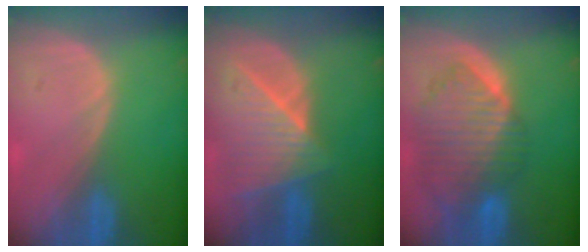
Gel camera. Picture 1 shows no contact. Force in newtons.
{"total": 8.6, "press": 7.7, "slide": 3.8}
{"total": 10.1, "press": 8.8, "slide": 5.1}